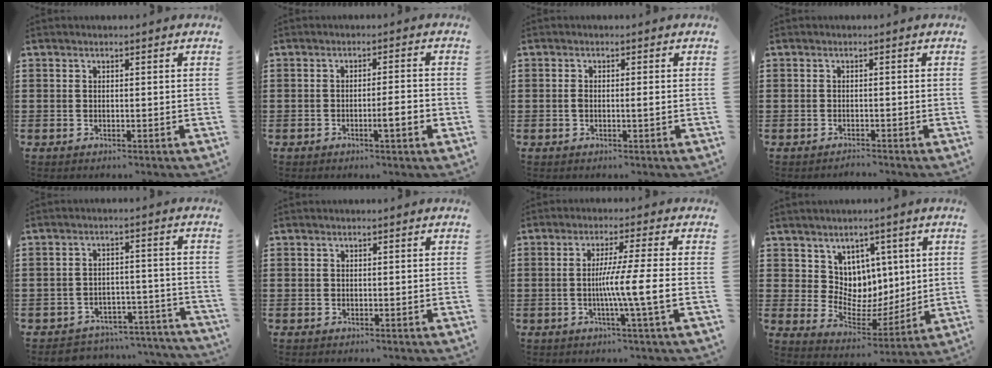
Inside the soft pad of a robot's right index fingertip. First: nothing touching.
{"total": 3.7, "force": [-1.4, 0.2, 3.4], "torque": [-0.056, -0.005, -0.025]}
{"total": 1.3, "force": [-0.2, 0.2, 1.3], "torque": [-0.026, -0.001, -0.005]}
{"total": 1.1, "force": [-1.1, 0.2, -0.2], "torque": [0.000, 0.005, -0.025]}
{"total": 4.0, "force": [-3.9, 0.8, 0.5], "torque": [-0.014, 0.002, -0.081]}
{"total": 0.0}
{"total": 7.9, "force": [-1.3, -0.7, 7.7], "torque": [-0.133, -0.012, -0.026]}
{"total": 7.3, "force": [4.3, 5.9, 0.5], "torque": [-0.052, -0.034, 0.083]}